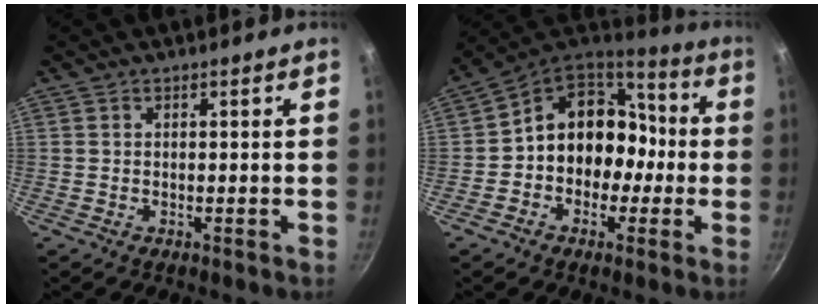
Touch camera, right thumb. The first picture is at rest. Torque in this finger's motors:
{"motor_torque": [-0.18, 0.64, 0.05, -0.01, 0.12]}